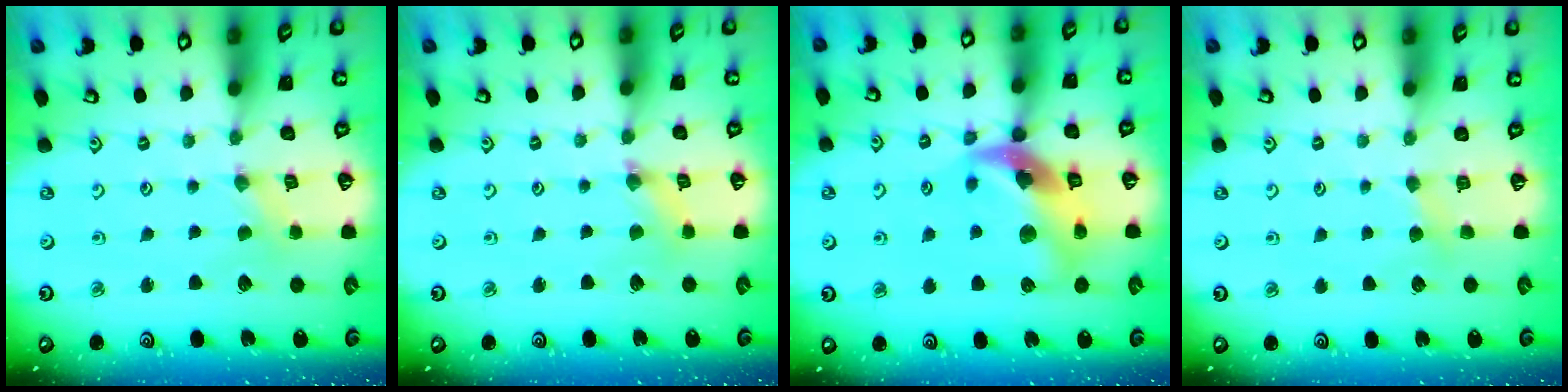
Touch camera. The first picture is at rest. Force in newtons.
{"total": 1.5, "press": 1.5, "slide": 0.3}
{"total": 15.2, "press": 15.0, "slide": 2.2}
{"total": 3.7, "press": 3.6, "slide": 0.4}